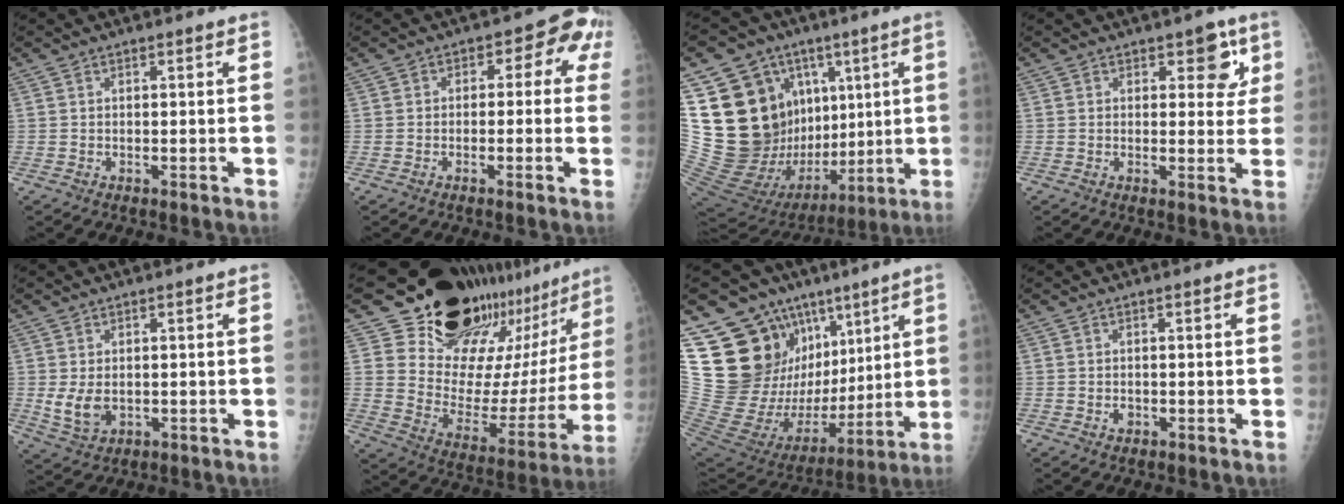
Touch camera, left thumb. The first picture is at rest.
{"total": 6.1, "force": [0.5, 4.7, 3.9], "torque": [0.001, 0.028, -0.007]}
{"total": 32.1, "force": [7.0, 21.7, 22.6], "torque": [-0.381, 0.008, 0.144]}
{"total": 5.7, "force": [2.7, 3.7, 3.5], "torque": [0.000, -0.010, 0.027]}
{"total": 5.2, "force": [-0.1, 3.6, 3.8], "torque": [-0.064, -0.007, 0.010]}
{"total": 30.1, "force": [22.7, 12.7, 15.2], "torque": [-0.196, -0.137, 0.325]}
{"total": 28.6, "force": [11.8, 19.6, 17.2], "torque": [-0.263, -0.008, 0.233]}
{"total": 1.3, "force": [-0.3, 1.1, 0.7], "torque": [-0.006, 0.003, -0.002]}